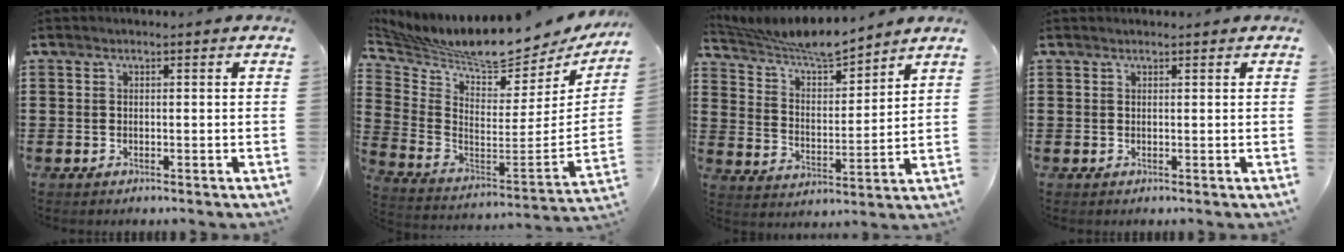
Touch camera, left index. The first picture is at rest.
{"total": 7.7, "force": [7.1, 0.8, 3.0], "torque": [-0.091, -0.073, 0.116]}
{"total": 6.9, "force": [6.4, 0.7, 2.5], "torque": [-0.077, -0.040, 0.107]}
{"total": 0.6, "force": [0.6, 0.1, 0.0], "torque": [-0.002, 0.000, 0.012]}